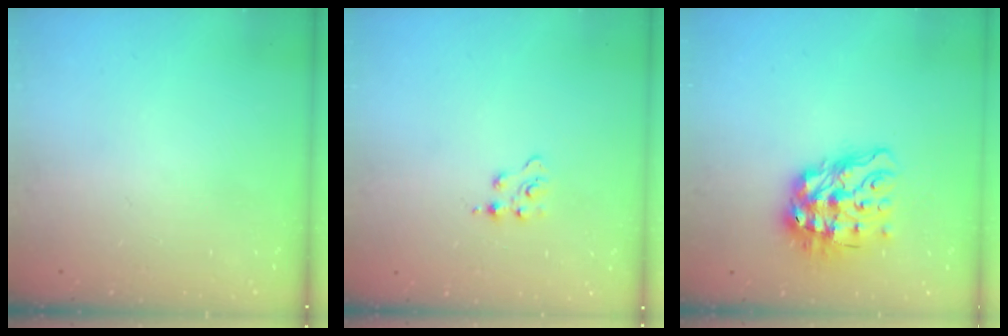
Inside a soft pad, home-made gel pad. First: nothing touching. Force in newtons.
{"total": 2.4, "press": 2.4, "slide": 0.3}
{"total": 13.5, "press": 13.4, "slide": 1.7}